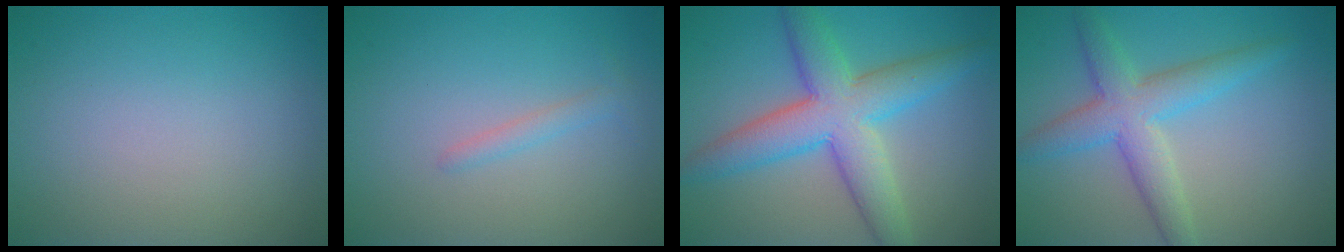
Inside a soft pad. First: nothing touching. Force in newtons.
{"total": 1.1, "press": 1.1, "slide": 0.1}
{"total": 7.7, "press": 7.7, "slide": 0.2}
{"total": 4.9, "press": 4.9, "slide": 0.1}